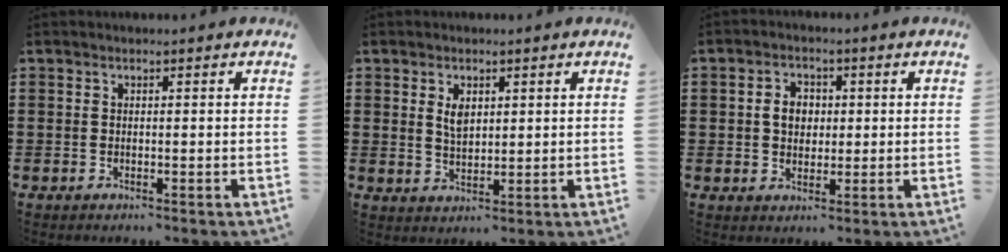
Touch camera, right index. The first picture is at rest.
{"total": 3.0, "force": [1.3, 1.7, 2.2], "torque": [-0.040, 0.002, 0.021]}
{"total": 3.6, "force": [0.2, 2.9, 2.2], "torque": [-0.052, 0.011, 0.000]}